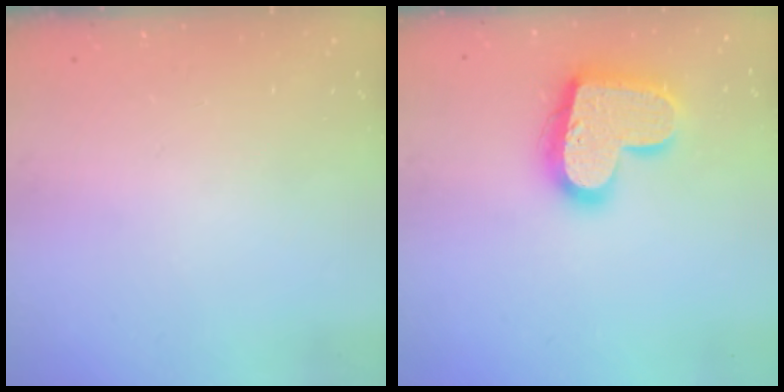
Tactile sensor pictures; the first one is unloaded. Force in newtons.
{"total": 20.0, "press": 20.0, "slide": 1.2}